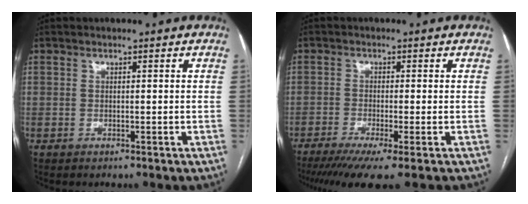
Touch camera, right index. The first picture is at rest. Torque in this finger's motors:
{"motor_torque": [1.07, -1.08, 0.56, 0.14]}